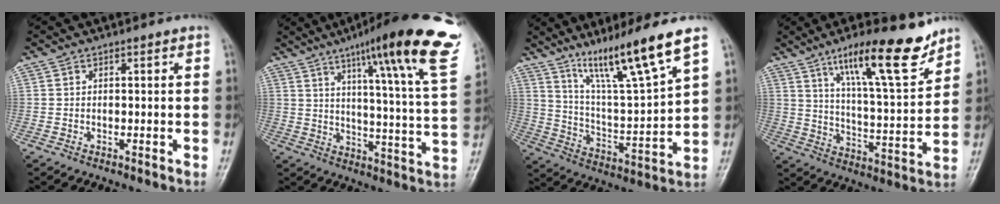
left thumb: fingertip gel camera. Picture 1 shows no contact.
{"total": 25.8, "force": [15.0, 3.1, 20.8], "torque": [-0.278, -0.050, 0.200]}
{"total": 15.8, "force": [10.7, 0.5, 11.5], "torque": [-0.193, -0.064, 0.195]}
{"total": 17.1, "force": [11.4, 3.6, 12.2], "torque": [-0.171, -0.065, 0.190]}